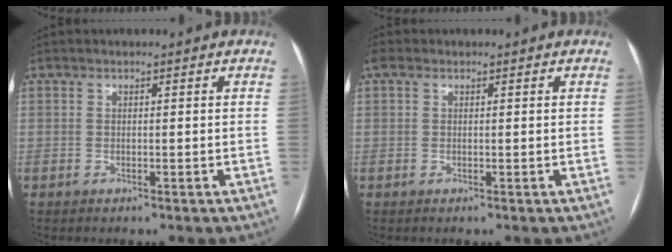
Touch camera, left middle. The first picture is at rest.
{"total": 1.1, "force": [0.7, 0.6, 0.7], "torque": [-0.019, 0.023, 0.014]}